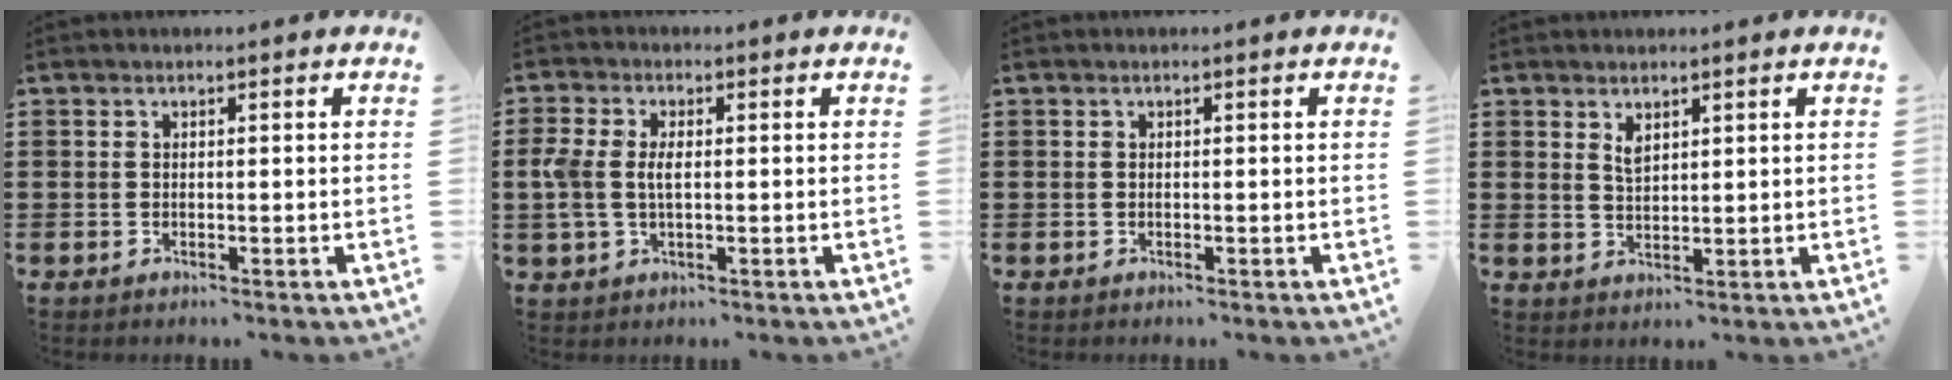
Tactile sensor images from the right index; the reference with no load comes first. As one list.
[{"total": 4.2, "force": [0.2, 2.3, 3.5], "torque": [-0.095, 0.001, -0.007]}, {"total": 0.0}, {"total": 2.1, "force": [1.5, 0.9, 1.2], "torque": [-0.026, 0.003, 0.027]}]